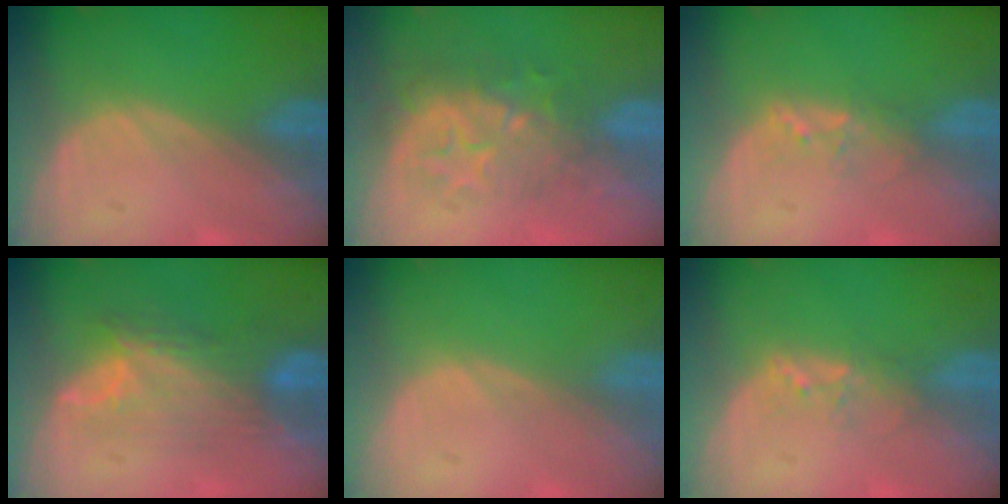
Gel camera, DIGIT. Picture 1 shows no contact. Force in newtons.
{"total": 9.2, "press": 8.0, "slide": 4.5}
{"total": 2.0, "press": 1.9, "slide": 0.4}
{"total": 7.6, "press": 7.3, "slide": 2.2}
{"total": 0.0}
{"total": 2.0, "press": 1.9, "slide": 0.4}